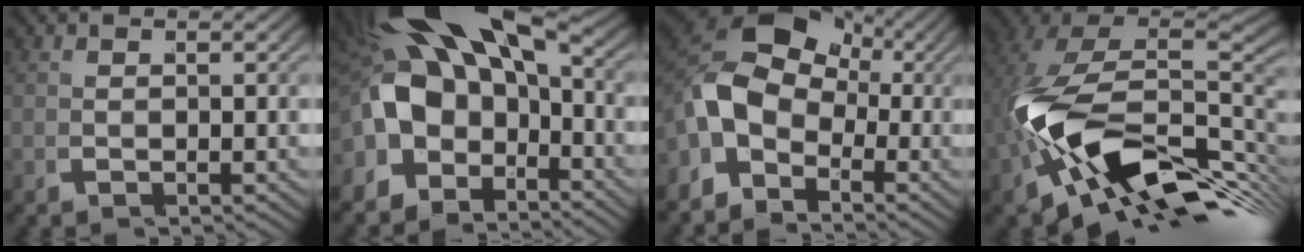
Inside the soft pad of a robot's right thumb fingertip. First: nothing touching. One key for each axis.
{"total": 11.5, "fx": -0.2, "fy": 7.4, "fz": 8.9, "tx": -0.184, "ty": -0.024, "tz": 0.006}
{"total": 10.3, "fx": 0.4, "fy": 7.6, "fz": 7.1, "tx": -0.143, "ty": -0.012, "tz": 0.006}
{"total": 20.2, "fx": -3.7, "fy": 13.0, "fz": 15.0, "tx": -0.255, "ty": -0.052, "tz": -0.038}